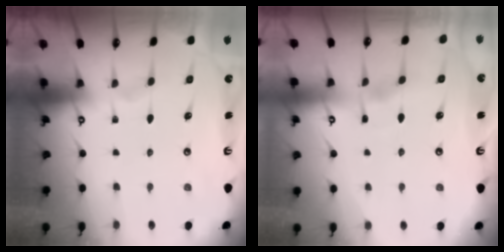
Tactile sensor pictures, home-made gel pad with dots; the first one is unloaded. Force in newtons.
{"total": 2.5, "press": 2.5, "slide": 0.3}